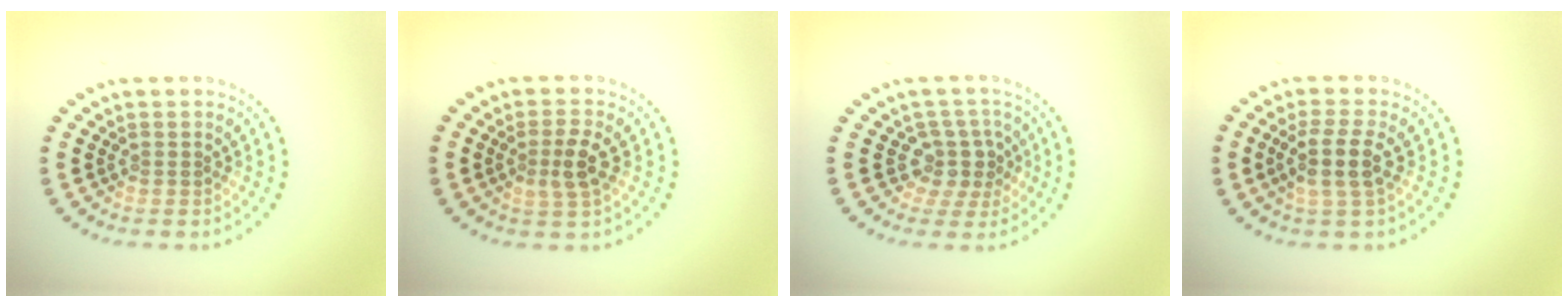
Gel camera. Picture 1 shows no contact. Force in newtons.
{"total": 2.6, "press": 2.4, "slide": 1.0}
{"total": 2.9, "press": 2.2, "slide": 1.9}
{"total": 3.1, "press": 2.7, "slide": 1.5}